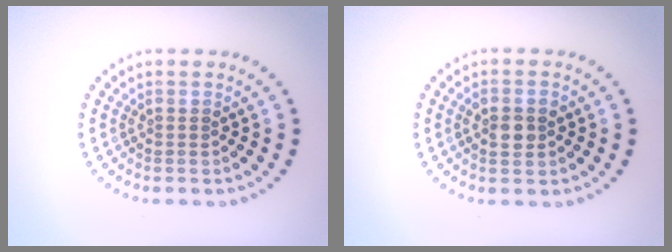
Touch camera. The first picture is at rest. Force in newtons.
{"total": 2.4, "press": 2.4, "slide": 0.4}